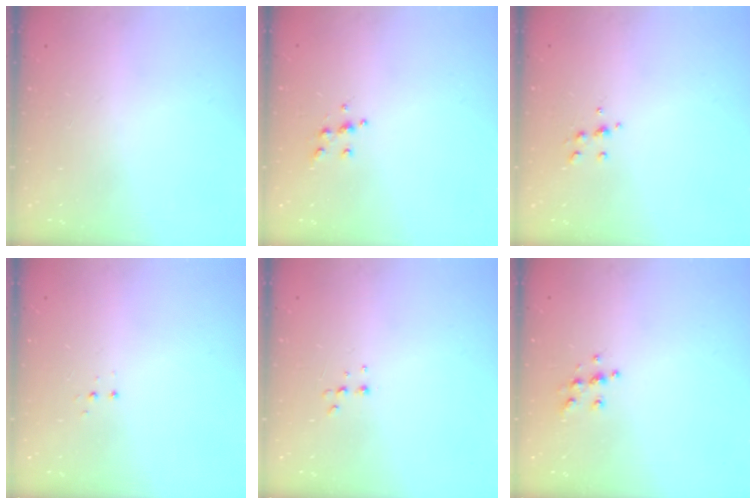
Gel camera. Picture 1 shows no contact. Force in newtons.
{"total": 4.5, "press": 4.5, "slide": 0.5}
{"total": 5.8, "press": 5.7, "slide": 0.8}
{"total": 3.4, "press": 3.3, "slide": 0.7}
{"total": 4.4, "press": 4.3, "slide": 1.0}
{"total": 5.9, "press": 5.9, "slide": 0.6}